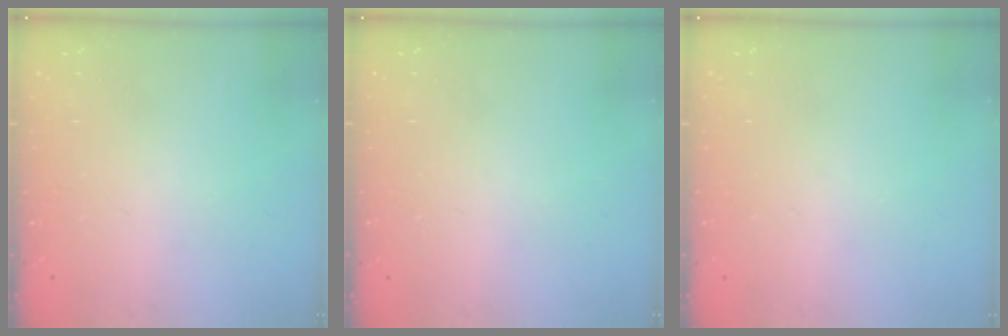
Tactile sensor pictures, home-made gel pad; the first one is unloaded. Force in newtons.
{"total": 0.0}
{"total": 0.0}